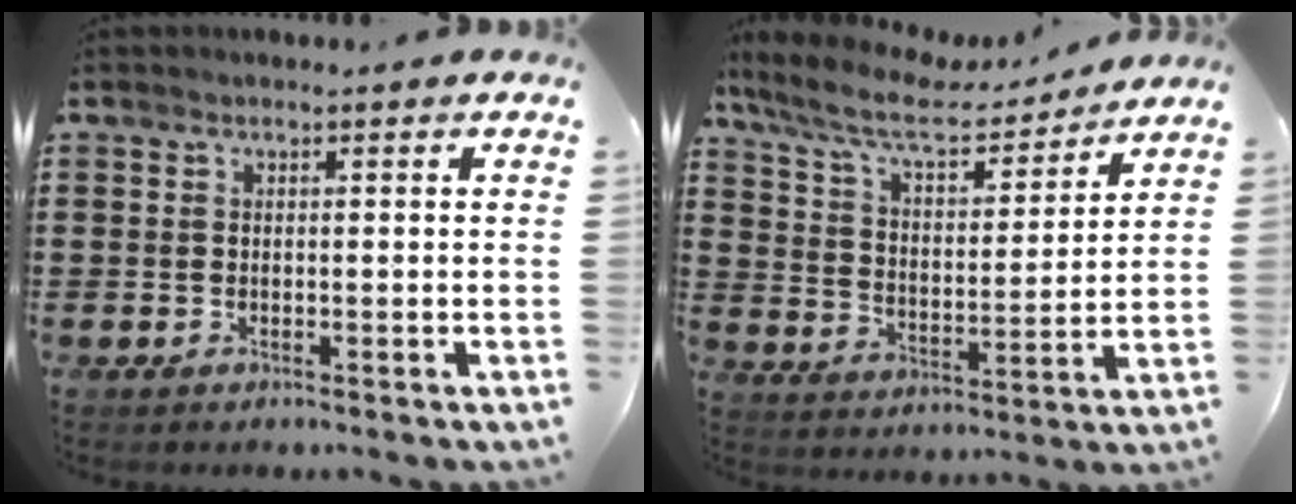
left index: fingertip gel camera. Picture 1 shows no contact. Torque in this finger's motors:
{"motor_torque": [1.10, -1.04, 0.38, 0.08]}